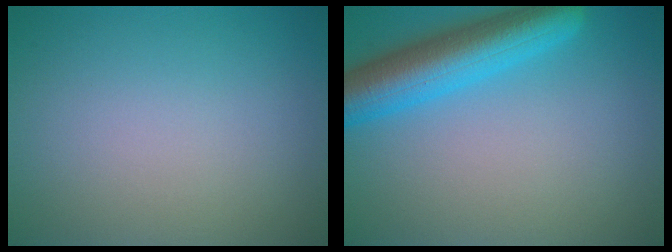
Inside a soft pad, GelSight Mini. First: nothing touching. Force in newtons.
{"total": 7.0, "press": 7.0, "slide": 0.3}